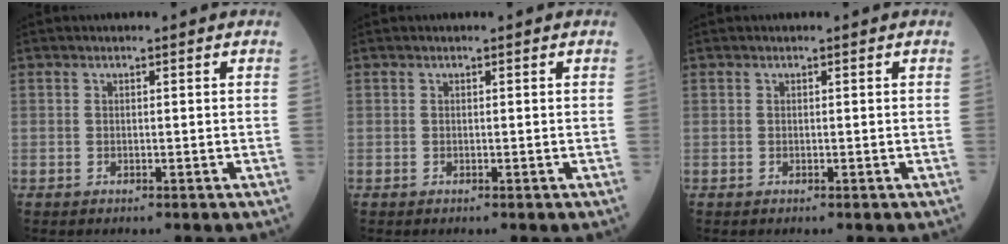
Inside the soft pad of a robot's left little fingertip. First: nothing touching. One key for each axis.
{"total": 0.0}
{"total": 0.0}